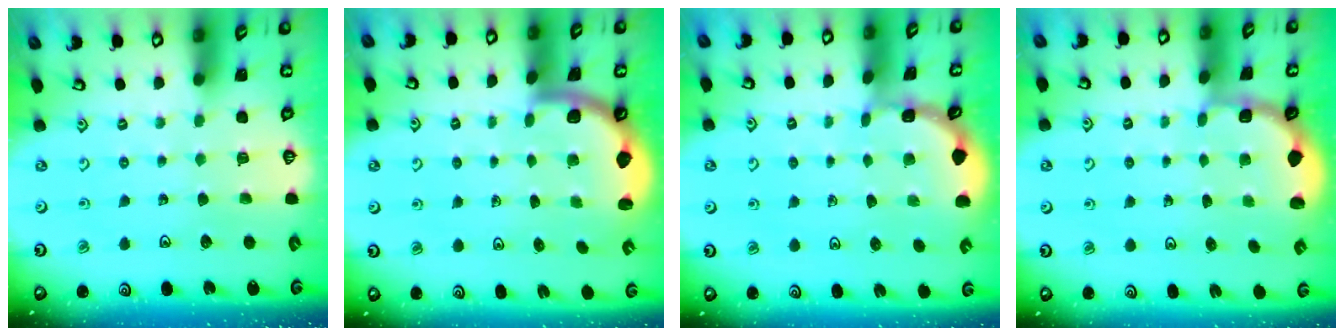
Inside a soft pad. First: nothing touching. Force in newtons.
{"total": 1.8, "press": 1.8, "slide": 0.1}
{"total": 1.3, "press": 1.3, "slide": 0.1}
{"total": 1.8, "press": 1.6, "slide": 0.7}